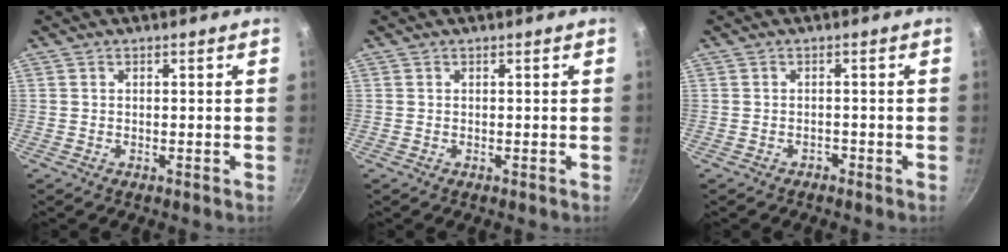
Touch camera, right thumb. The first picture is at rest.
{"total": 0.0}
{"total": 1.0, "force": [-0.8, 0.6, 0.1], "torque": [-0.001, 0.004, -0.016]}